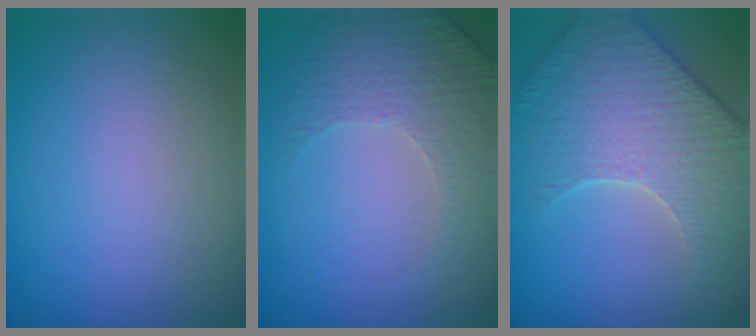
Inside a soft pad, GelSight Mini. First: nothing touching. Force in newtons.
{"total": 4.7, "press": 3.3, "slide": 3.3}
{"total": 5.5, "press": 5.2, "slide": 1.8}